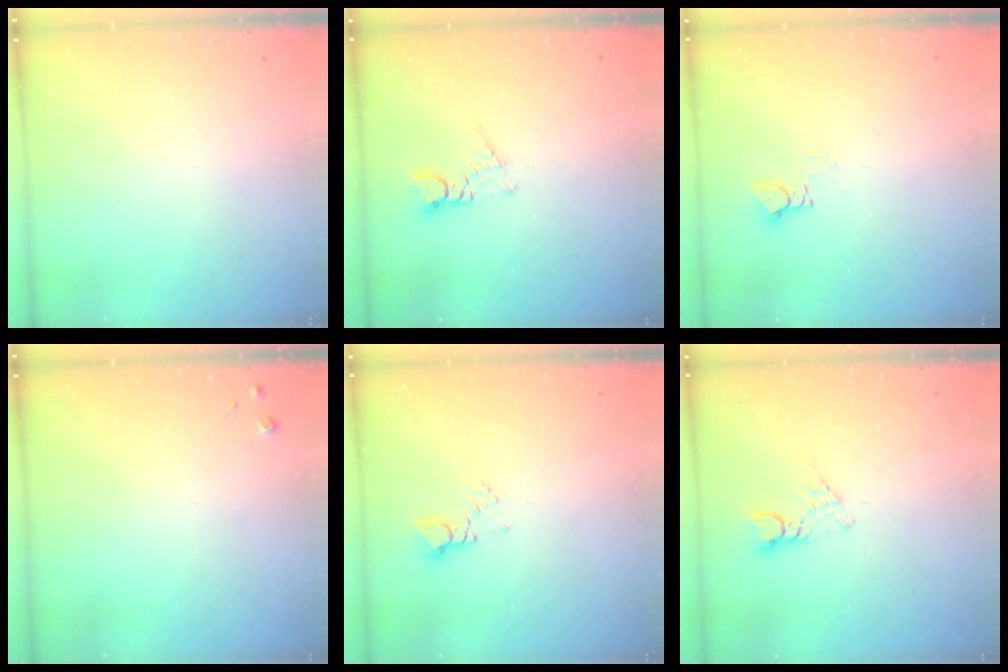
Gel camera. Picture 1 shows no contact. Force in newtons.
{"total": 1.1, "press": 1.1, "slide": 0.1}
{"total": 4.4, "press": 4.3, "slide": 0.5}
{"total": 3.3, "press": 3.2, "slide": 0.6}
{"total": 3.3, "press": 3.3, "slide": 0.4}
{"total": 3.4, "press": 3.4, "slide": 0.5}